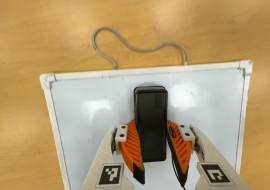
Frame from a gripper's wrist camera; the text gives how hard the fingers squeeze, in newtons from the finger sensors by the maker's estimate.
{"total": 14.0, "left": 13.3, "right": 14.8}